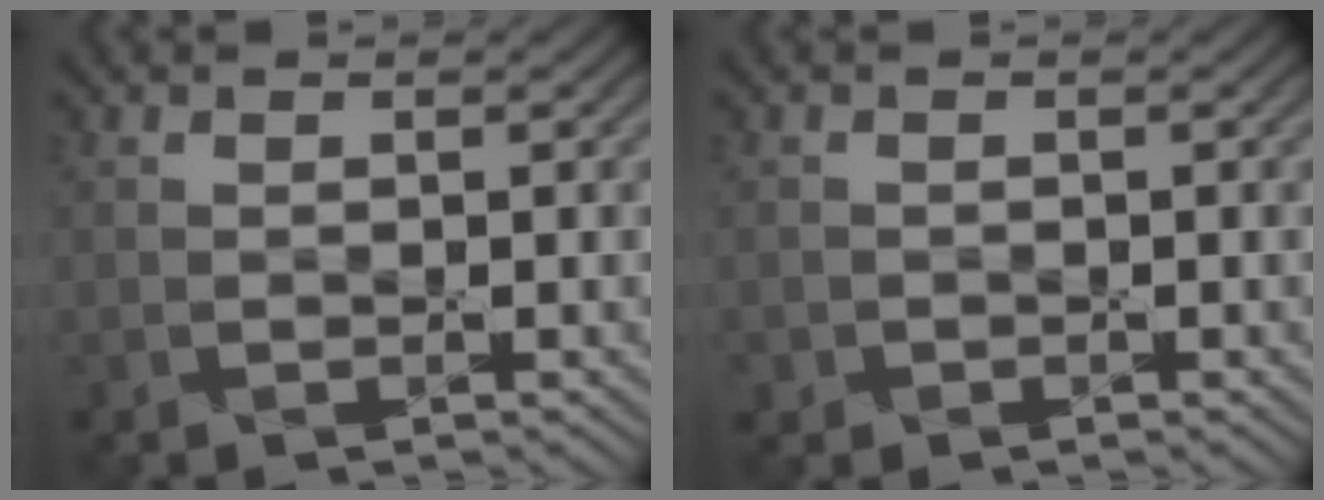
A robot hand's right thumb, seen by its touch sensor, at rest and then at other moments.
{"total": 1.0, "force": [-0.5, 0.9, 0.0], "torque": [0.004, -0.006, -0.013]}